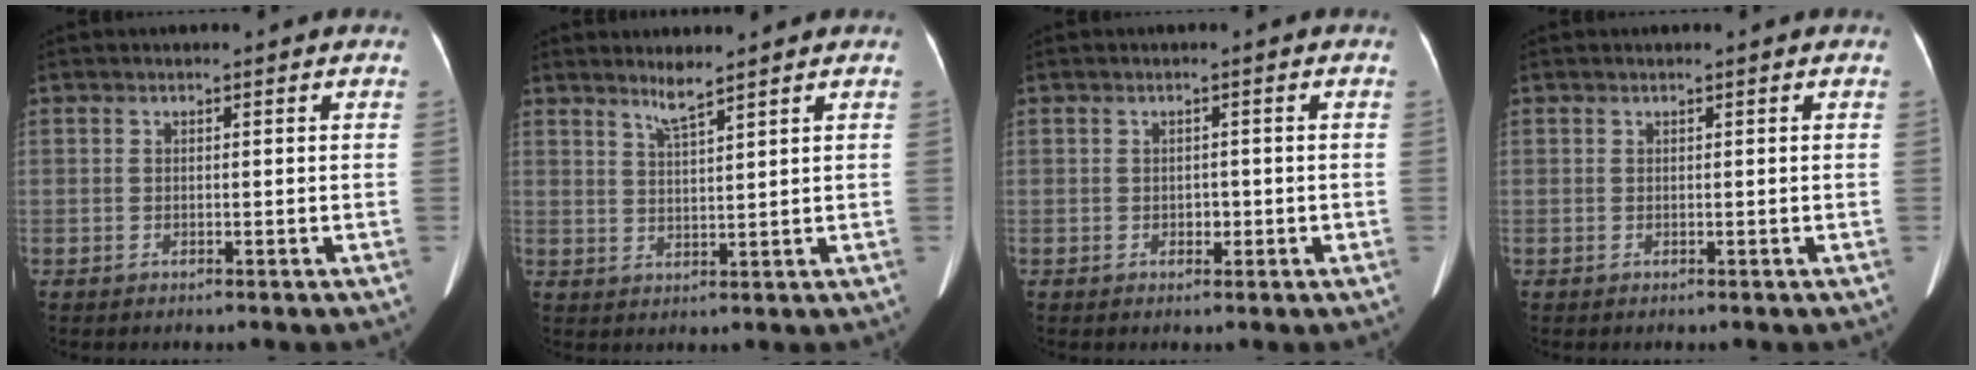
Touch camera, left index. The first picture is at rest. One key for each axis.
{"total": 2.8, "fx": 2.4, "fy": -0.4, "fz": 1.4, "tx": -0.033, "ty": -0.008, "tz": 0.049}
{"total": 1.3, "fx": -0.4, "fy": 0.9, "fz": 0.7, "tx": -0.012, "ty": 0.001, "tz": -0.003}
{"total": 0.0}